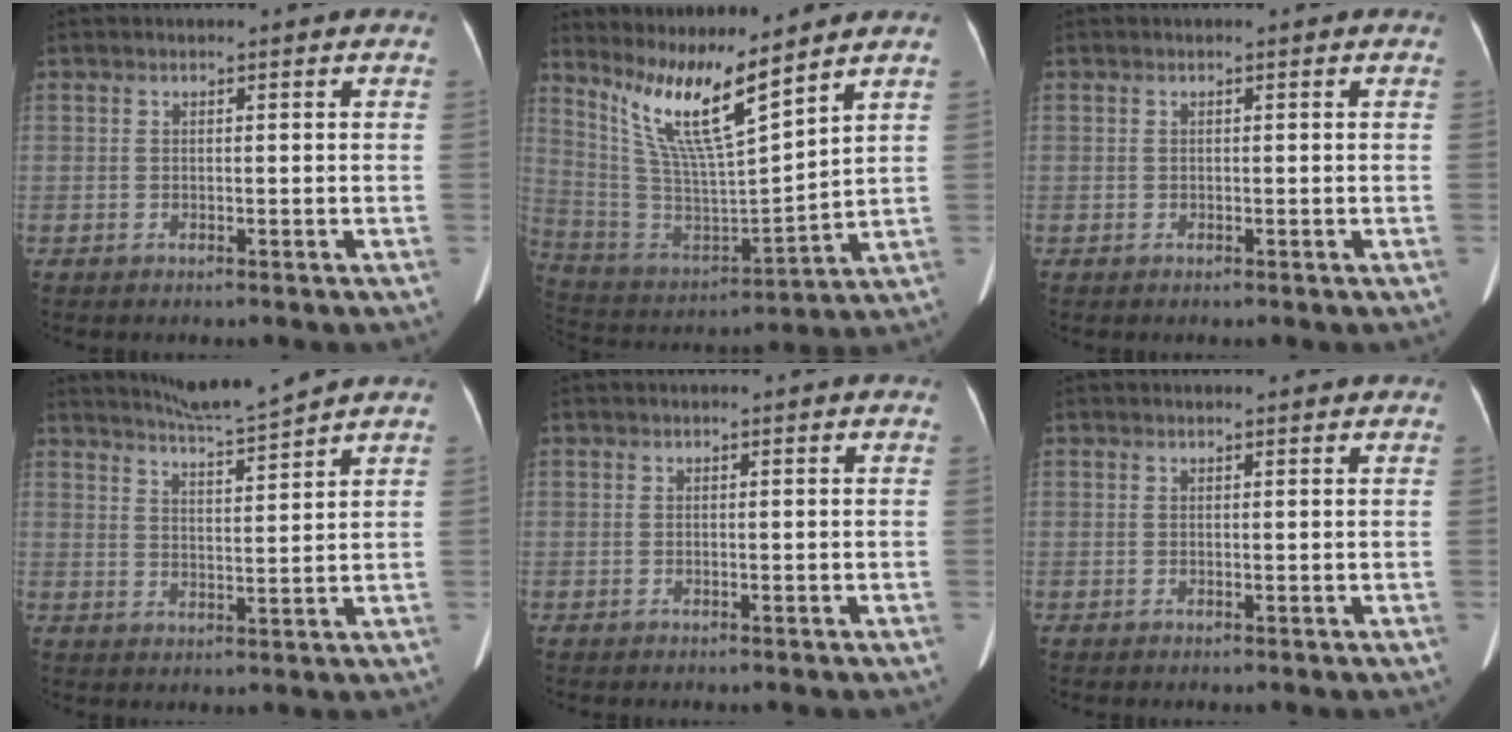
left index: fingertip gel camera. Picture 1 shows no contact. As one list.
[{"total": 13.2, "force": [10.0, 0.4, 8.6], "torque": [-0.173, -0.013, 0.197]}, {"total": 0.0}, {"total": 6.5, "force": [6.1, -1.6, 1.6], "torque": [-0.038, -0.012, 0.110]}, {"total": 0.0}, {"total": 1.2, "force": [1.2, 0.2, 0.3], "torque": [-0.011, 0.005, 0.016]}]